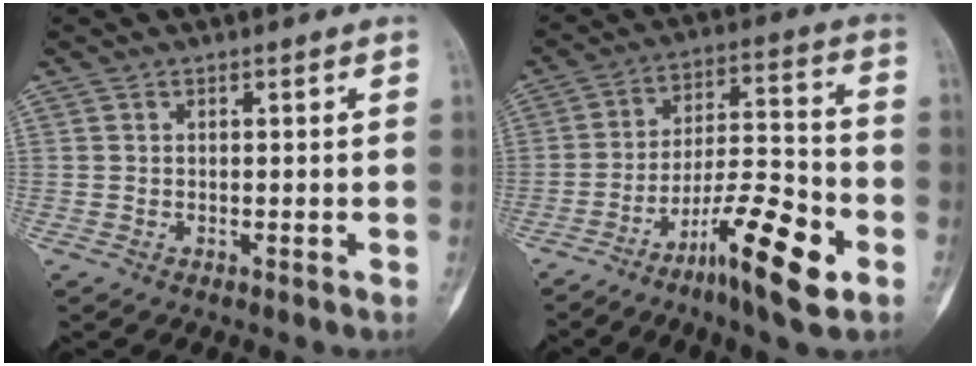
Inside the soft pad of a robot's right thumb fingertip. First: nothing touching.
{"total": 15.5, "force": [-7.7, 3.4, 13.0], "torque": [-0.217, 0.048, -0.127]}